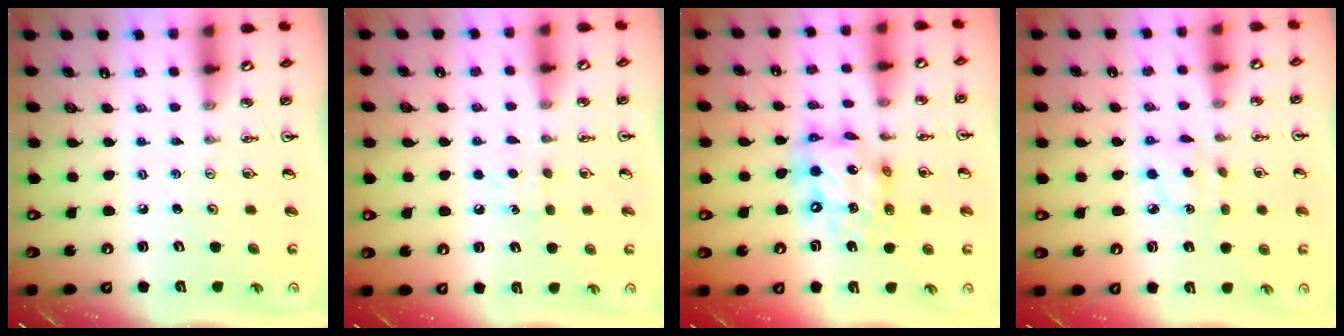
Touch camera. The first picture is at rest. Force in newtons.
{"total": 5.6, "press": 5.5, "slide": 0.7}
{"total": 13.6, "press": 13.6, "slide": 0.9}
{"total": 4.2, "press": 4.2, "slide": 0.3}